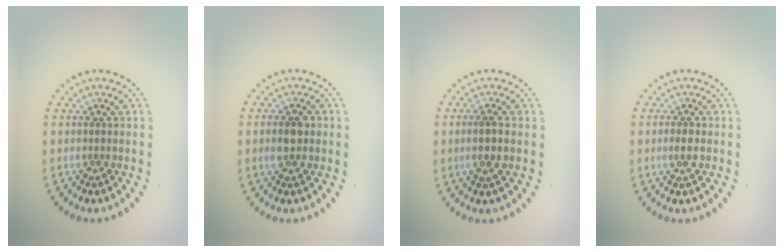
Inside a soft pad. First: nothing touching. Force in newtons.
{"total": 2.5, "press": 2.5, "slide": 0.1}
{"total": 2.1, "press": 2.0, "slide": 0.6}
{"total": 1.2, "press": 1.2, "slide": 0.1}